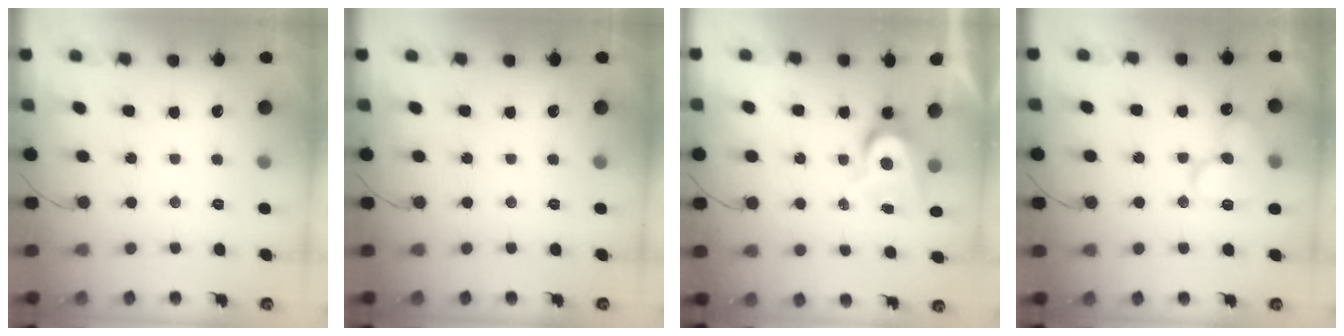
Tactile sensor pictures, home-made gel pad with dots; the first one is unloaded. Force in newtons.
{"total": 0.0}
{"total": 7.2, "press": 7.2, "slide": 0.2}
{"total": 13.1, "press": 13.0, "slide": 1.8}